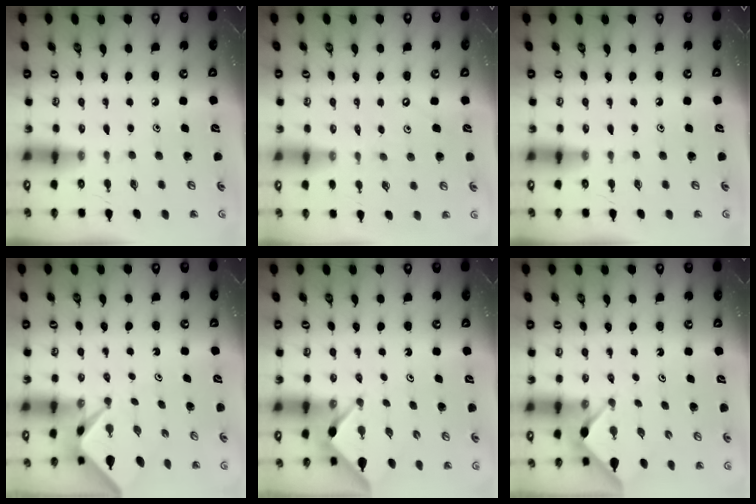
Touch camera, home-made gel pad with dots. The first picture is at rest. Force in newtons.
{"total": 2.9, "press": 2.8, "slide": 0.5}
{"total": 0.0}
{"total": 1.6, "press": 1.5, "slide": 0.2}
{"total": 2.9, "press": 2.9, "slide": 0.3}
{"total": 3.0, "press": 3.0, "slide": 0.3}